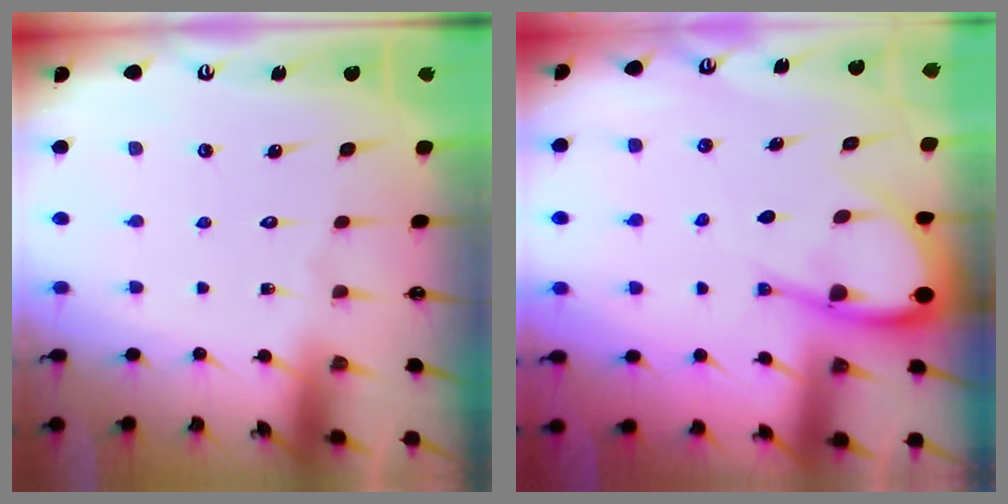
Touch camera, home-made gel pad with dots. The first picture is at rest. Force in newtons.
{"total": 8.7, "press": 8.7, "slide": 1.0}